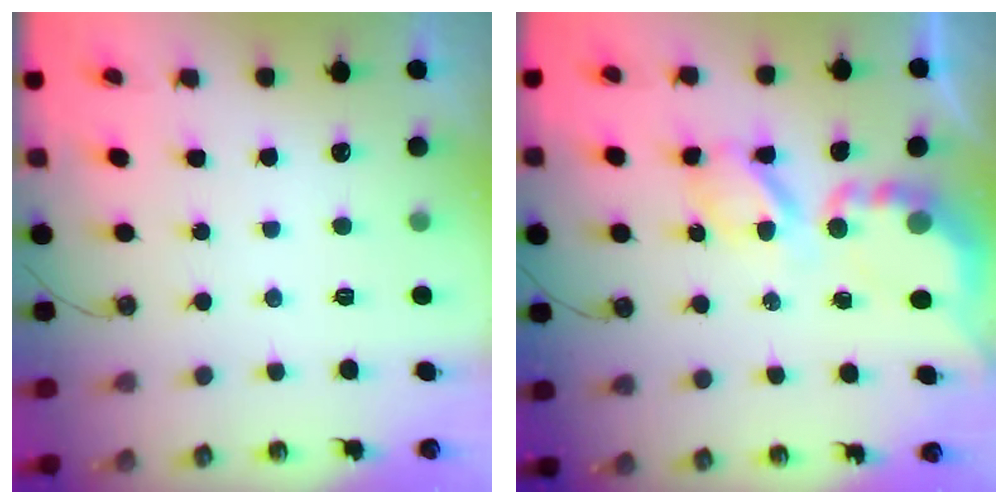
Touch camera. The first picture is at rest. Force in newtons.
{"total": 7.9, "press": 7.9, "slide": 0.5}